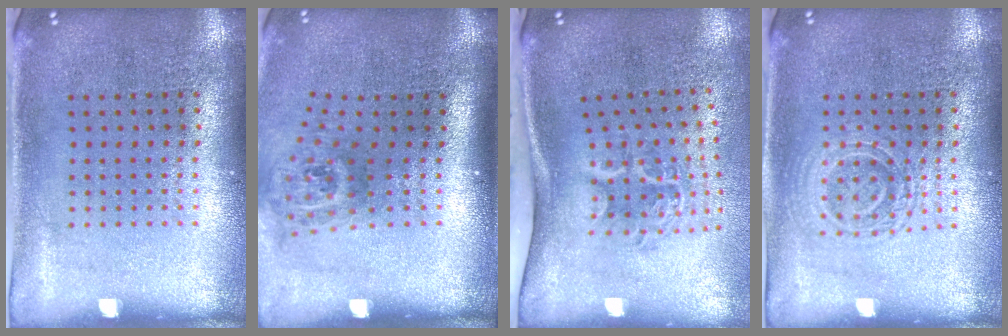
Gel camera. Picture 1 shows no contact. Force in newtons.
{"total": 1.9, "press": 1.3, "slide": 1.4}
{"total": 2.1, "press": 1.4, "slide": 1.6}
{"total": 1.3, "press": 1.2, "slide": 0.4}